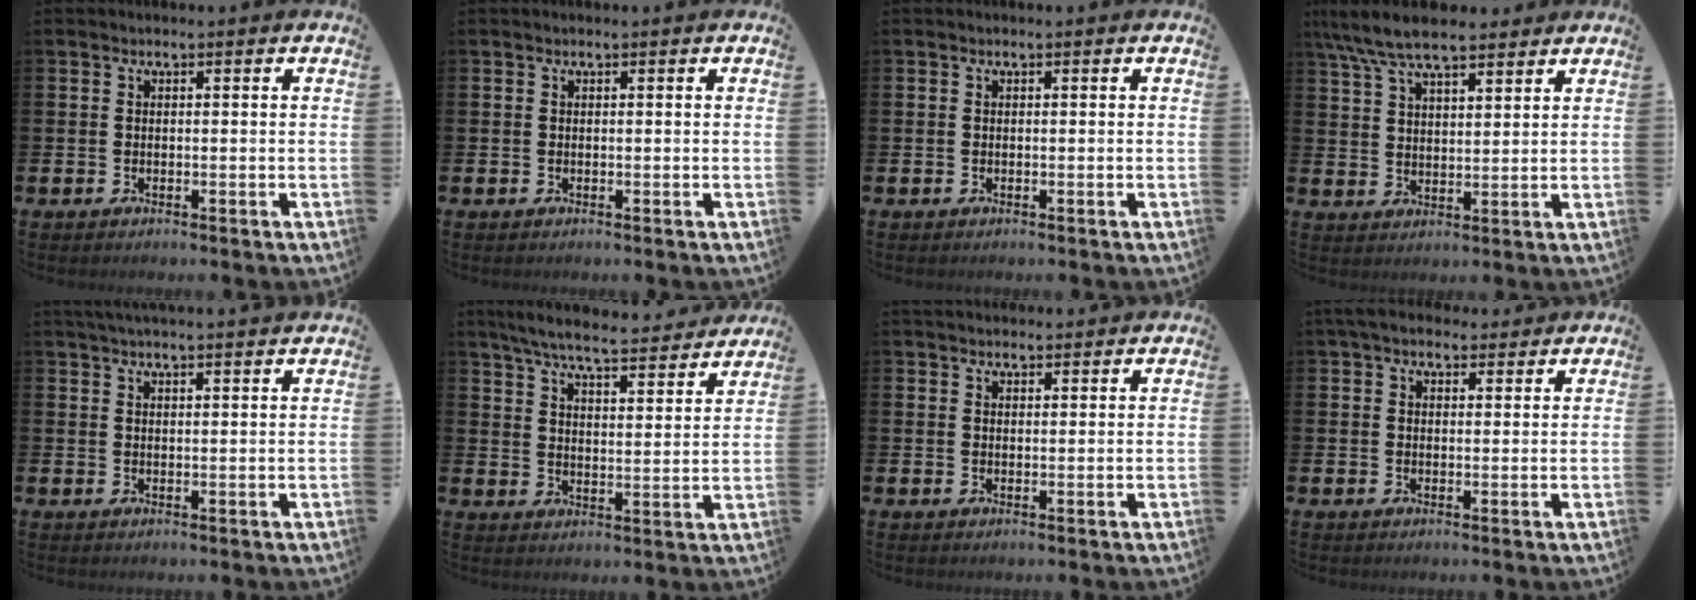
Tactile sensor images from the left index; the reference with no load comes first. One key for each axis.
{"total": 0.0}
{"total": 0.0}
{"total": 8.0, "fx": 7.1, "fy": 2.0, "fz": 3.1, "tx": -0.084, "ty": -0.019, "tz": 0.131}
{"total": 2.8, "fx": 2.8, "fy": -0.2, "fz": 0.6, "tx": -0.013, "ty": -0.009, "tz": 0.050}
{"total": 7.3, "fx": 6.9, "fy": 0.6, "fz": 2.5, "tx": -0.066, "ty": -0.044, "tz": 0.117}
{"total": 2.2, "fx": 2.1, "fy": 0.5, "fz": 0.2, "tx": 0.007, "ty": -0.011, "tz": 0.035}
{"total": 4.3, "fx": 3.8, "fy": 1.6, "fz": 1.2, "tx": -0.019, "ty": -0.012, "tz": 0.068}